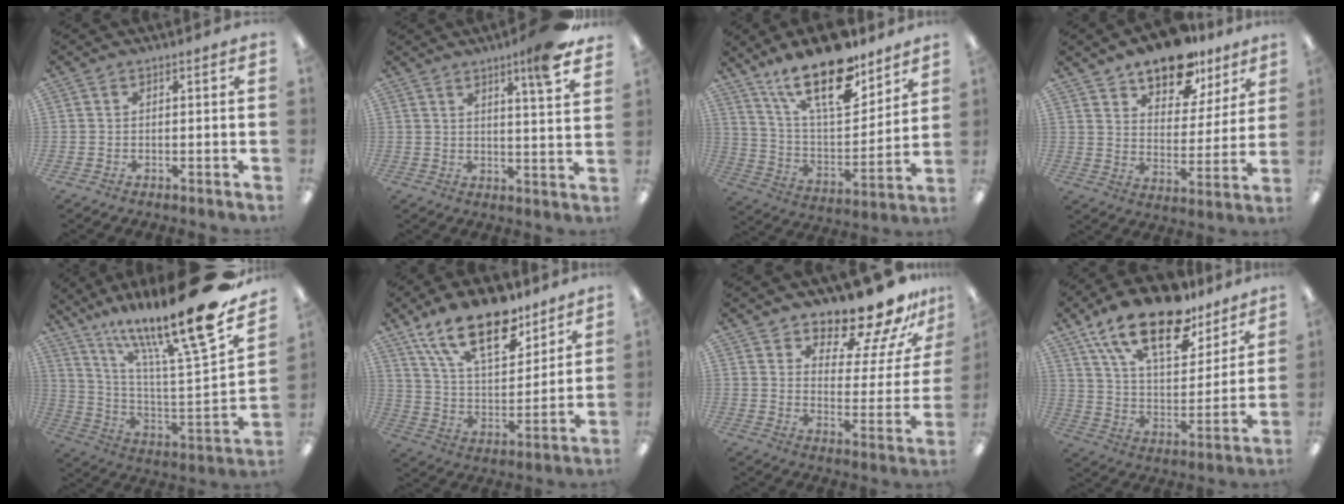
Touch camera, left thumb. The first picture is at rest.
{"total": 8.0, "force": [5.8, 0.2, 5.5], "torque": [-0.072, -0.038, 0.089]}
{"total": 22.2, "force": [15.6, 8.4, 13.3], "torque": [-0.223, -0.097, 0.270]}
{"total": 15.1, "force": [12.0, 6.9, 6.1], "torque": [-0.092, -0.075, 0.213]}
{"total": 24.0, "force": [17.6, 3.3, 16.1], "torque": [-0.238, -0.129, 0.274]}
{"total": 20.8, "force": [14.2, 9.2, 12.1], "torque": [-0.210, -0.070, 0.249]}
{"total": 15.7, "force": [14.1, 4.4, 5.5], "torque": [-0.092, -0.118, 0.240]}
{"total": 21.3, "force": [14.9, 8.8, 12.5], "torque": [-0.221, -0.085, 0.260]}